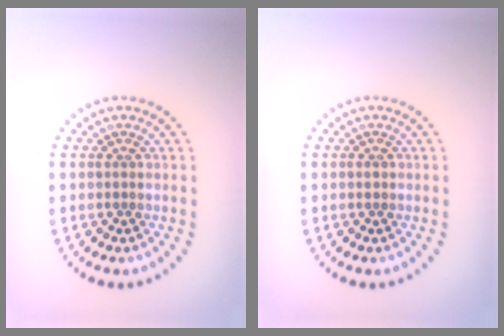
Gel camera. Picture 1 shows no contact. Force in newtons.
{"total": 0.6, "press": 0.6, "slide": 0.1}